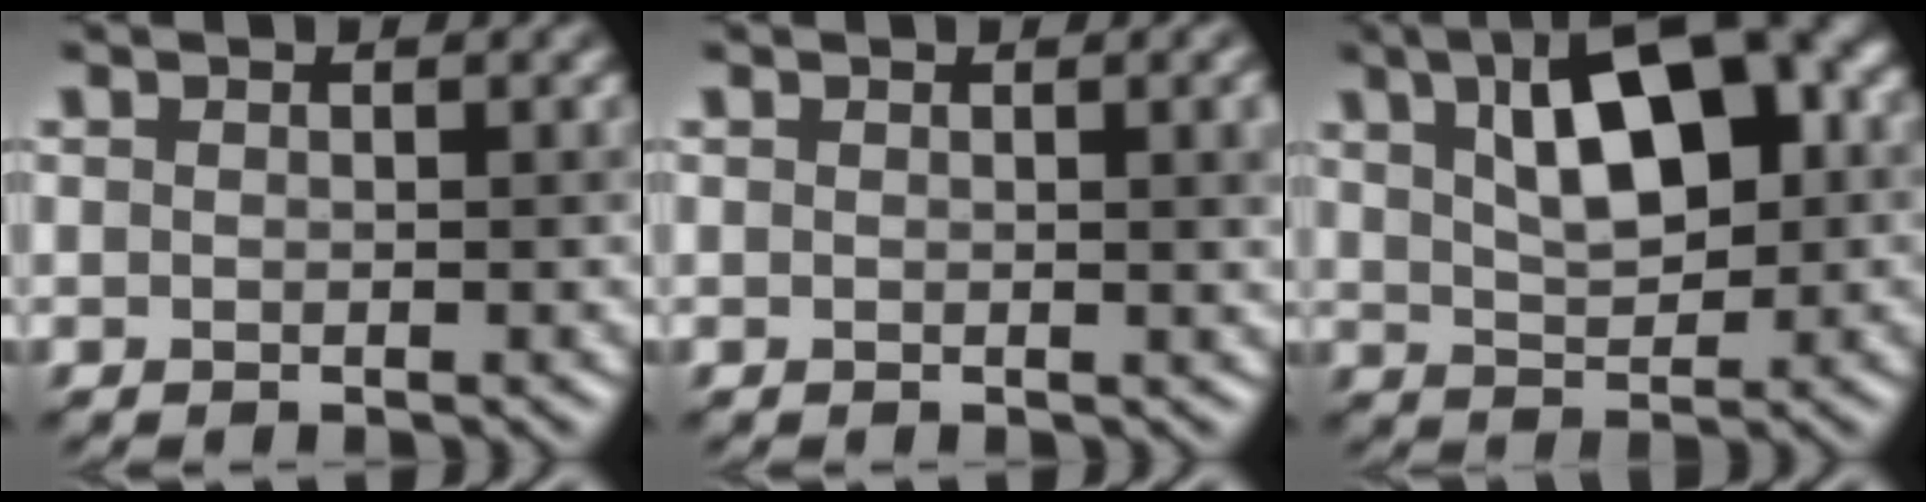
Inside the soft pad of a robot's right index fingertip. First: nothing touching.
{"total": 2.8, "force": [0.6, 1.0, 2.6], "torque": [-0.018, 0.006, 0.005]}
{"total": 9.6, "force": [3.3, 4.1, 8.0], "torque": [-0.123, 0.022, 0.049]}